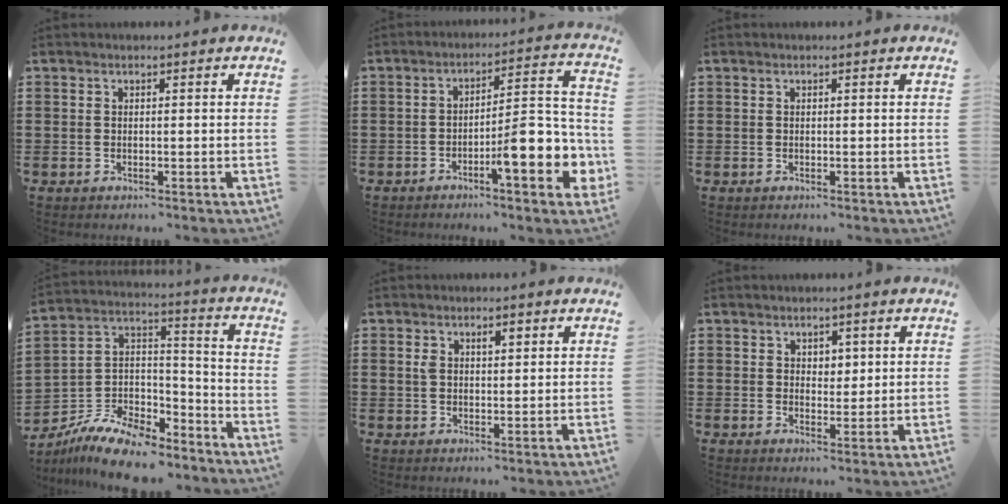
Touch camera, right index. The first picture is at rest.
{"total": 10.0, "force": [-4.6, 1.9, 8.7], "torque": [-0.125, -0.015, -0.083]}
{"total": 0.0}
{"total": 10.8, "force": [-9.5, 3.4, 4.1], "torque": [-0.090, 0.024, -0.185]}
{"total": 2.3, "force": [0.9, 1.2, 1.8], "torque": [-0.030, 0.004, 0.013]}
{"total": 2.1, "force": [1.2, 1.6, 0.8], "torque": [-0.013, 0.006, 0.019]}